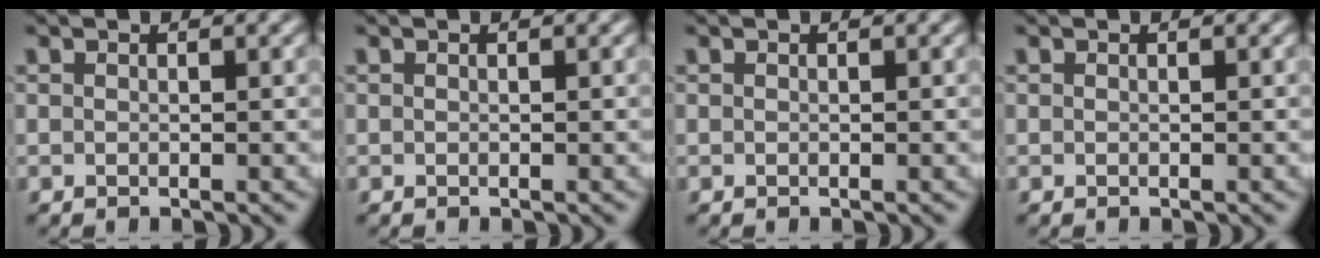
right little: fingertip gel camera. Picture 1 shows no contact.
{"total": 0.0}
{"total": 0.0}
{"total": 0.0}